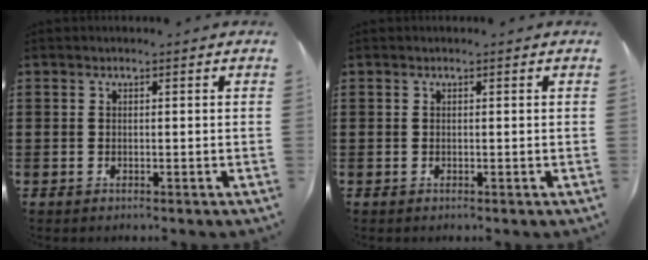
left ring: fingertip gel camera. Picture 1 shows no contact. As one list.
[{"total": 0.0}]